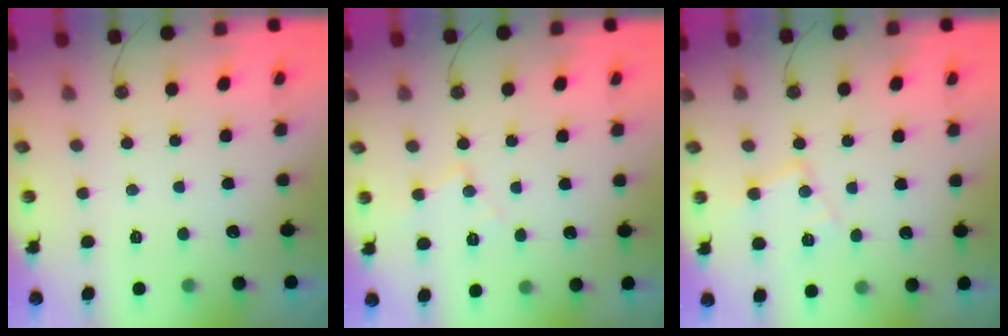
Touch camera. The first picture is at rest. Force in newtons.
{"total": 8.0, "press": 8.0, "slide": 0.6}
{"total": 10.7, "press": 10.7, "slide": 0.8}